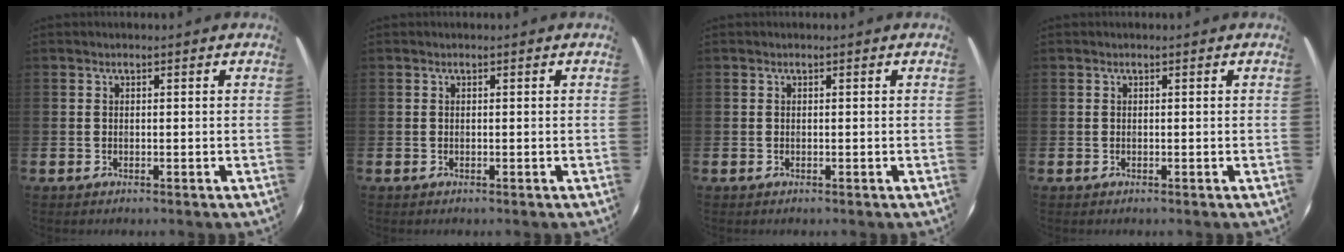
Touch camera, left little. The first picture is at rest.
{"total": 0.0}
{"total": 0.0}
{"total": 0.0}